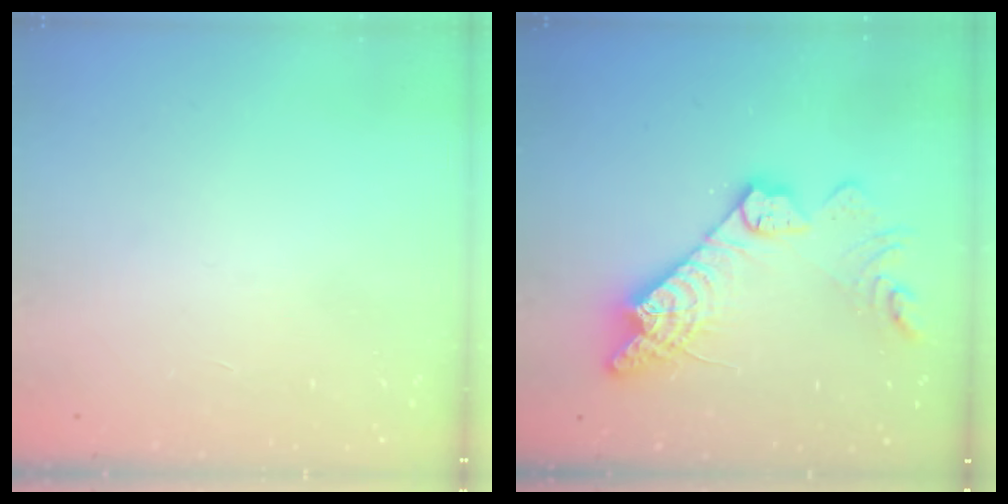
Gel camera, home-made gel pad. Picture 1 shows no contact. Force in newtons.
{"total": 18.2, "press": 18.1, "slide": 1.7}